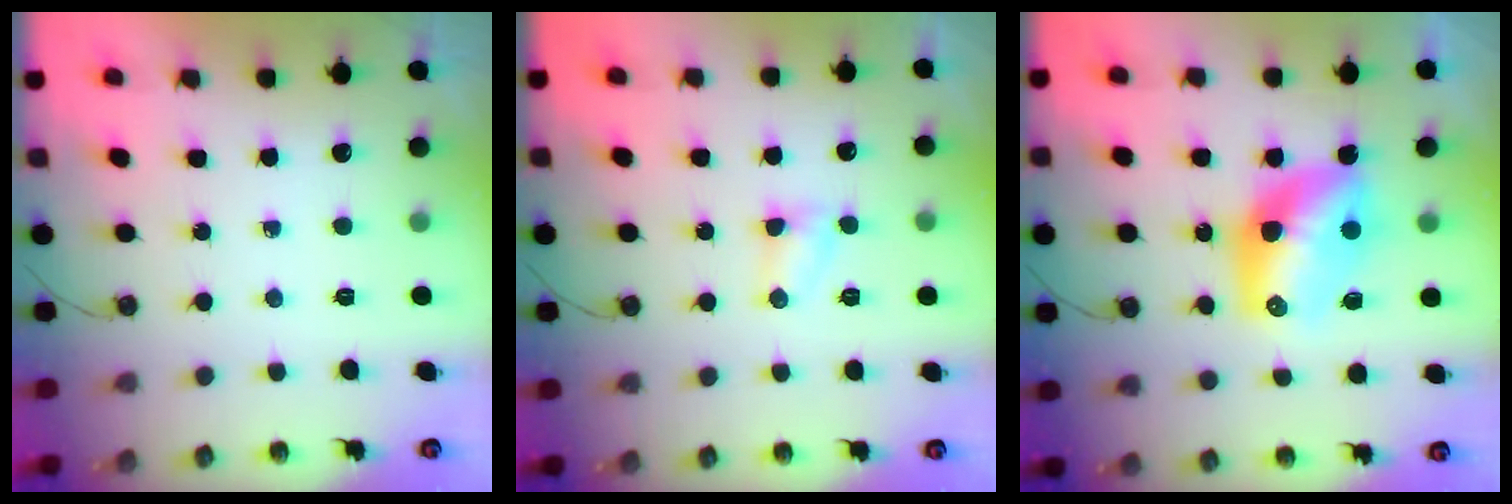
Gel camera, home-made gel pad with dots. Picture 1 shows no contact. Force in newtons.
{"total": 3.3, "press": 3.3, "slide": 0.3}
{"total": 12.2, "press": 12.1, "slide": 1.0}